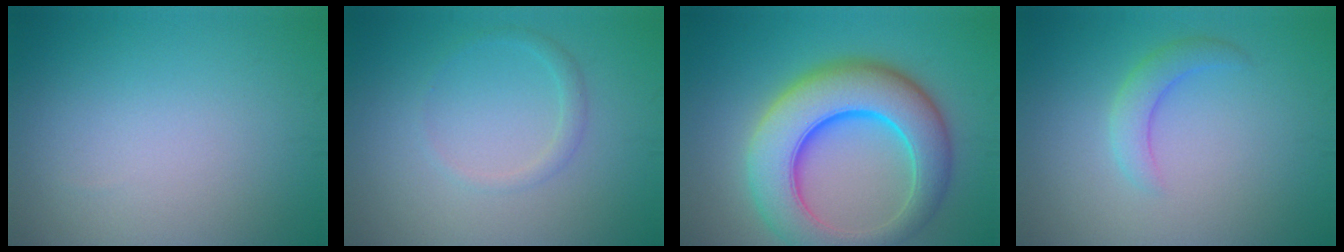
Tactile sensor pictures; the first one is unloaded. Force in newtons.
{"total": 1.3, "press": 1.3, "slide": 0.0}
{"total": 10.7, "press": 10.7, "slide": 0.1}
{"total": 2.4, "press": 2.4, "slide": 0.1}